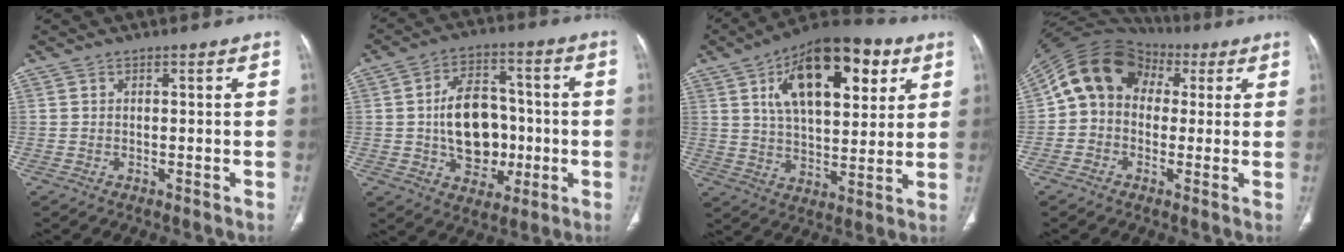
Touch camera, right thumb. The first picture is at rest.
{"total": 14.4, "force": [-1.2, 10.1, 10.1], "torque": [-0.123, 0.025, -0.013]}
{"total": 21.9, "force": [8.6, 10.6, 17.1], "torque": [-0.236, -0.012, 0.137]}
{"total": 12.9, "force": [2.6, 10.4, 7.2], "torque": [-0.110, 0.040, 0.036]}